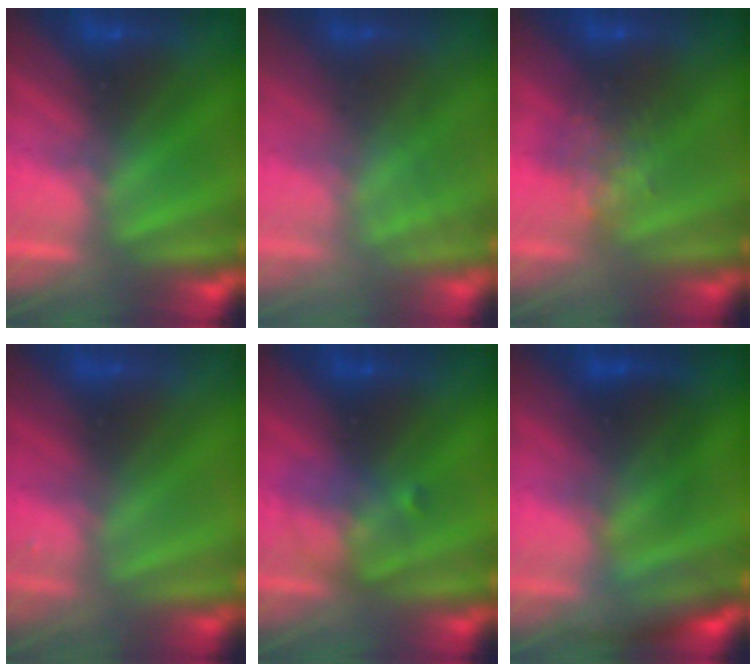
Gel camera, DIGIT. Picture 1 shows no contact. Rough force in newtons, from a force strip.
{"total": 3.0}
{"total": 4.4}
{"total": 7.8}
{"total": 2.4}
{"total": 2.5}